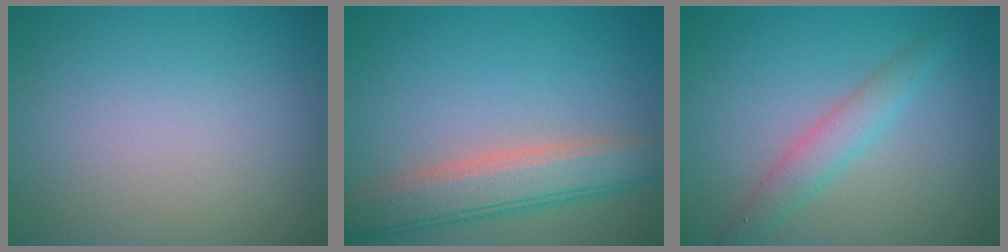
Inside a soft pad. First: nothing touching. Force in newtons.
{"total": 5.1, "press": 5.1, "slide": 0.3}
{"total": 2.4, "press": 2.4, "slide": 0.1}